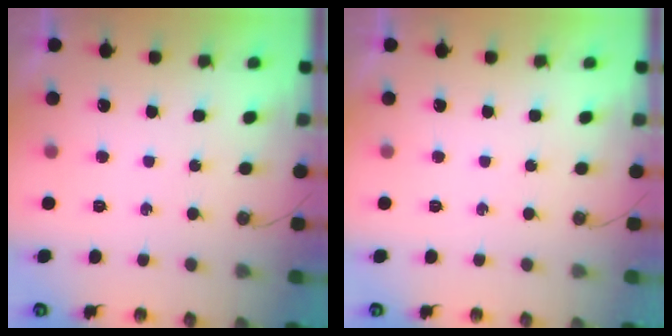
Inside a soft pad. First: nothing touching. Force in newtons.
{"total": 0.0}